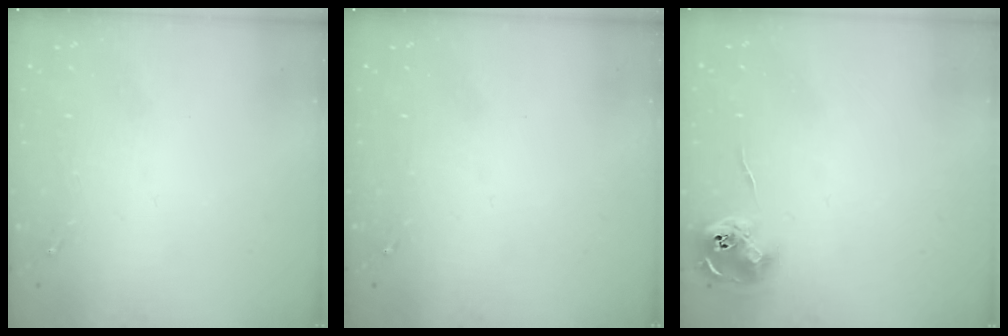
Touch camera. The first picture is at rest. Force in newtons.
{"total": 0.0}
{"total": 8.8, "press": 8.8, "slide": 0.1}